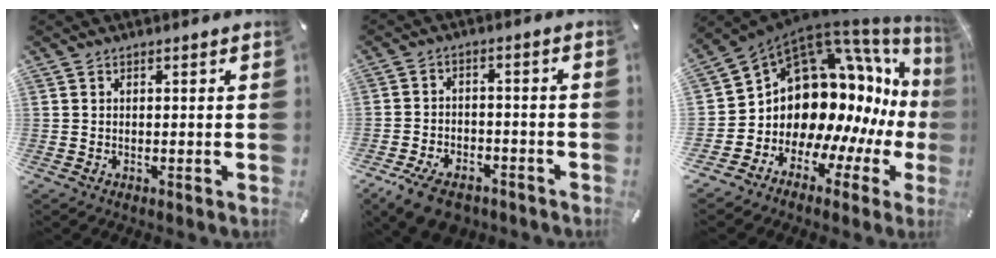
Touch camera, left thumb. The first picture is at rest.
{"total": 7.9, "force": [-5.3, 4.3, 4.0], "torque": [-0.078, 0.027, -0.097]}
{"total": 16.5, "force": [2.6, 12.9, 10.0], "torque": [-0.175, -0.084, 0.078]}